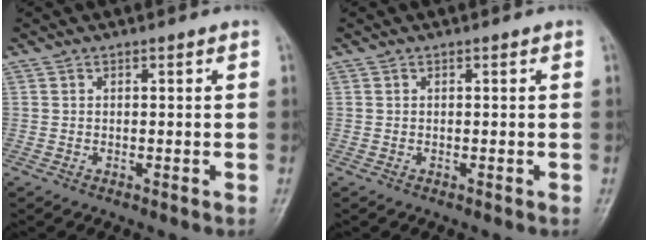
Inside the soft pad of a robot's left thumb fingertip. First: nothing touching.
{"total": 0.0}